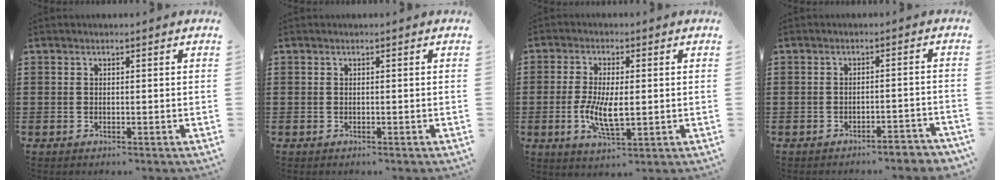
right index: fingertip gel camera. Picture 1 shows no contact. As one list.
[{"total": 0.0}, {"total": 7.3, "force": [-0.9, 3.0, 6.7], "torque": [-0.143, -0.005, -0.020]}, {"total": 2.4, "force": [-2.3, -0.1, 0.7], "torque": [-0.016, 0.000, -0.048]}]